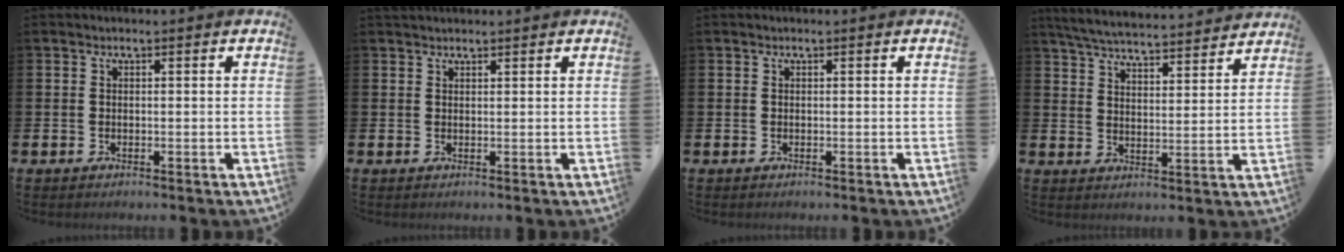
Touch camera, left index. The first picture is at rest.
{"total": 1.1, "force": [1.1, 0.3, 0.1], "torque": [0.006, 0.000, 0.018]}
{"total": 0.0}
{"total": 5.9, "force": [5.8, 0.4, 1.0], "torque": [-0.046, -0.041, 0.103]}